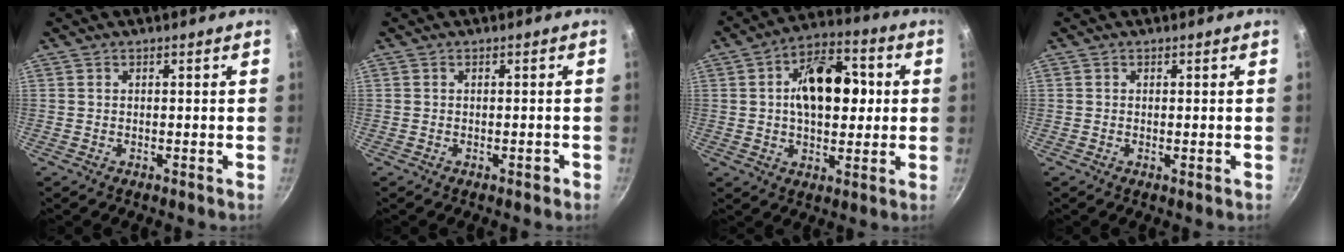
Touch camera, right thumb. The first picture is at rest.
{"total": 1.1, "force": [-0.6, 0.5, 0.7], "torque": [-0.008, 0.006, -0.007]}
{"total": 15.3, "force": [2.0, 9.2, 12.0], "torque": [-0.146, 0.016, 0.017]}
{"total": 0.6, "force": [-0.1, 0.2, 0.6], "torque": [-0.011, -0.002, -0.002]}